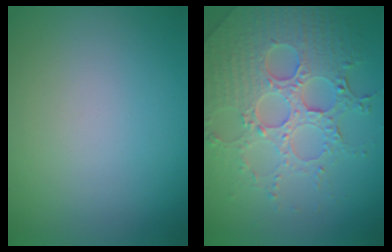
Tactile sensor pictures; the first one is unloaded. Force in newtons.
{"total": 7.7, "press": 5.7, "slide": 5.2}